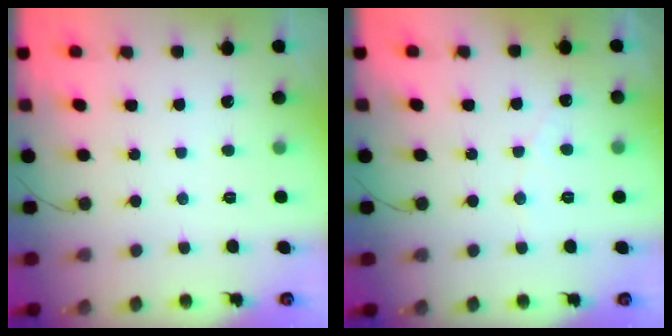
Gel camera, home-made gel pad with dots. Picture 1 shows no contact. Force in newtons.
{"total": 2.5, "press": 2.5, "slide": 0.1}